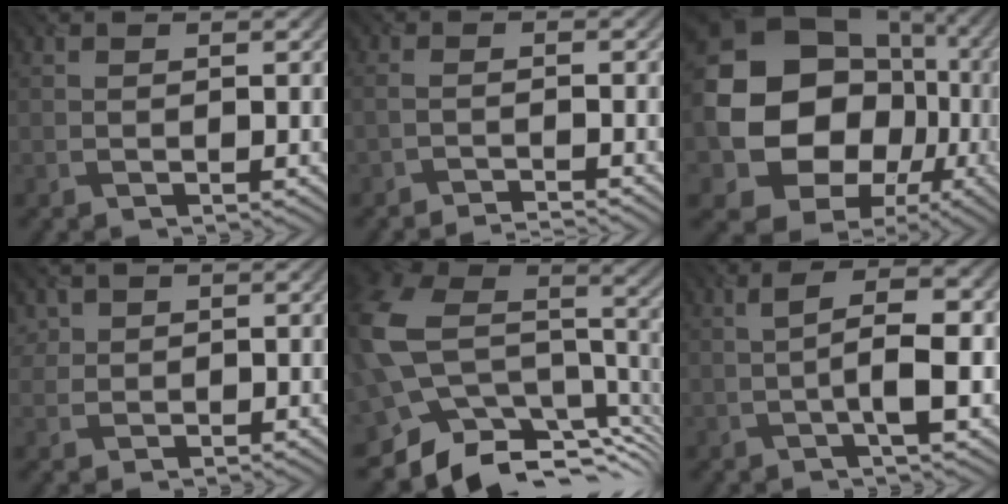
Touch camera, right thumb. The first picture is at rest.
{"total": 2.2, "force": [-1.9, 0.3, 1.1], "torque": [-0.003, 0.001, -0.047]}
{"total": 17.6, "force": [-1.5, 15.3, 8.6], "torque": [-0.189, -0.026, -0.024]}
{"total": 1.6, "force": [0.8, 1.4, 0.0], "torque": [-0.004, 0.001, 0.018]}
{"total": 14.4, "force": [-4.4, 9.7, 9.7], "torque": [-0.224, -0.030, -0.054]}
{"total": 5.8, "force": [-0.8, 1.4, 5.5], "torque": [-0.097, 0.012, -0.018]}